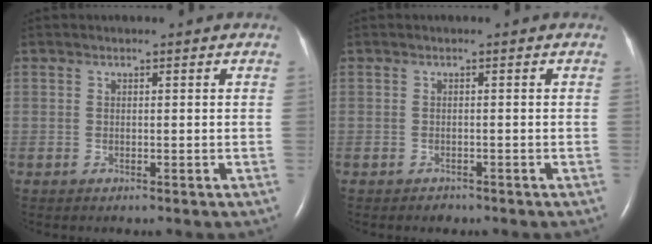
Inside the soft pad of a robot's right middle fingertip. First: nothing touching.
{"total": 0.7, "force": [-0.6, 0.4, 0.0], "torque": [-0.004, 0.000, -0.009]}